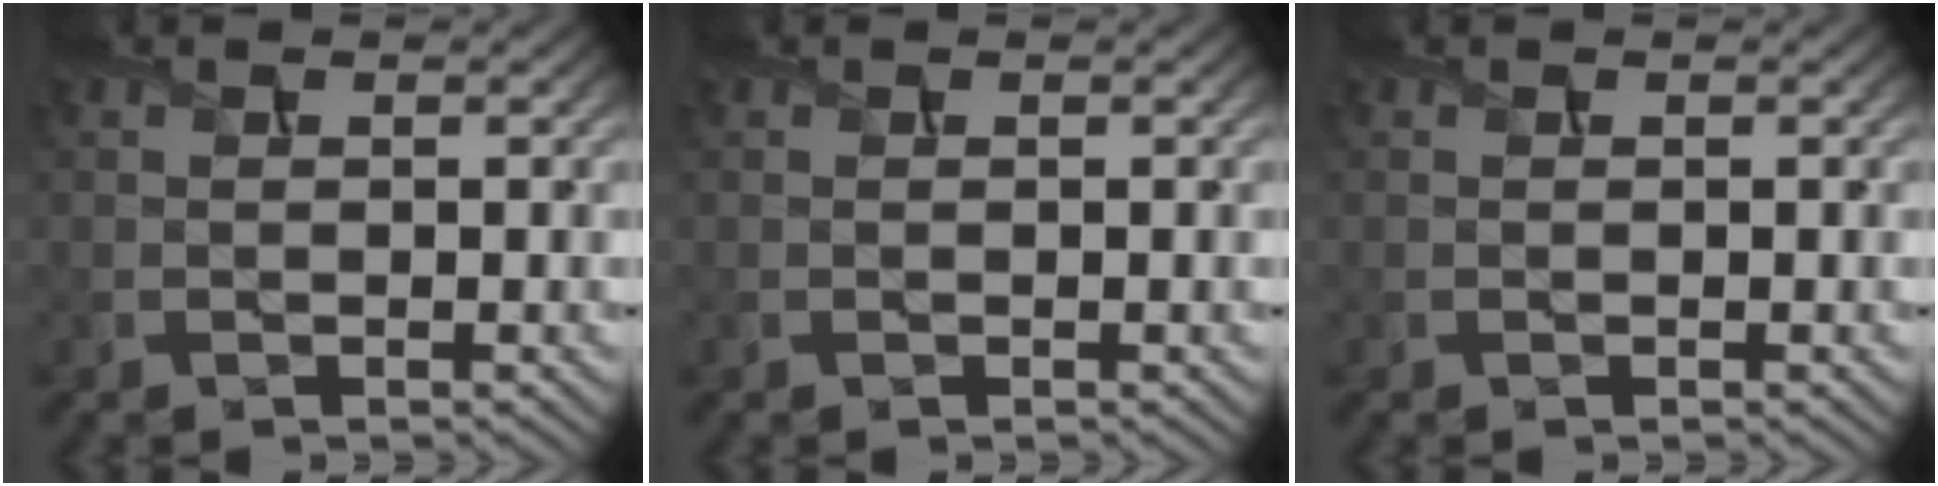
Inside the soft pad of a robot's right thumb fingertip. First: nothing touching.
{"total": 0.0}
{"total": 0.0}